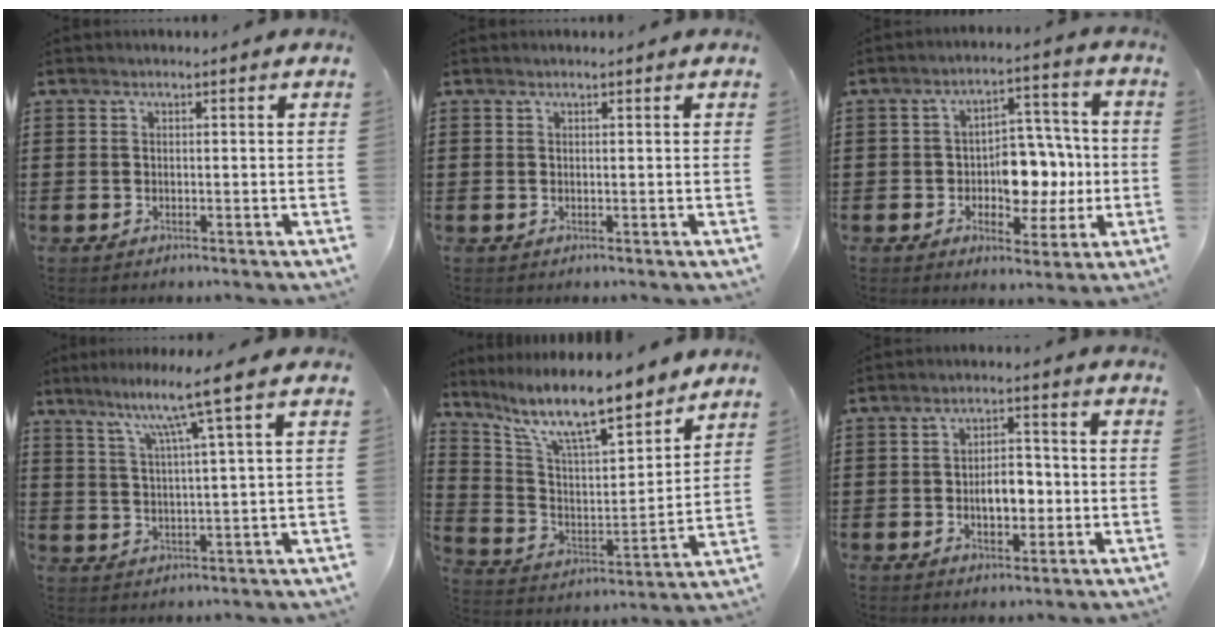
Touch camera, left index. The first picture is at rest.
{"total": 0.0}
{"total": 8.1, "force": [-1.0, 5.7, 5.6], "torque": [-0.087, 0.012, -0.020]}
{"total": 7.6, "force": [4.7, -1.0, 5.9], "torque": [-0.122, -0.015, 0.073]}
{"total": 11.5, "force": [9.6, 2.2, 6.0], "torque": [-0.147, -0.057, 0.164]}
{"total": 5.5, "force": [-1.1, 2.9, 4.5], "torque": [-0.068, 0.003, -0.026]}